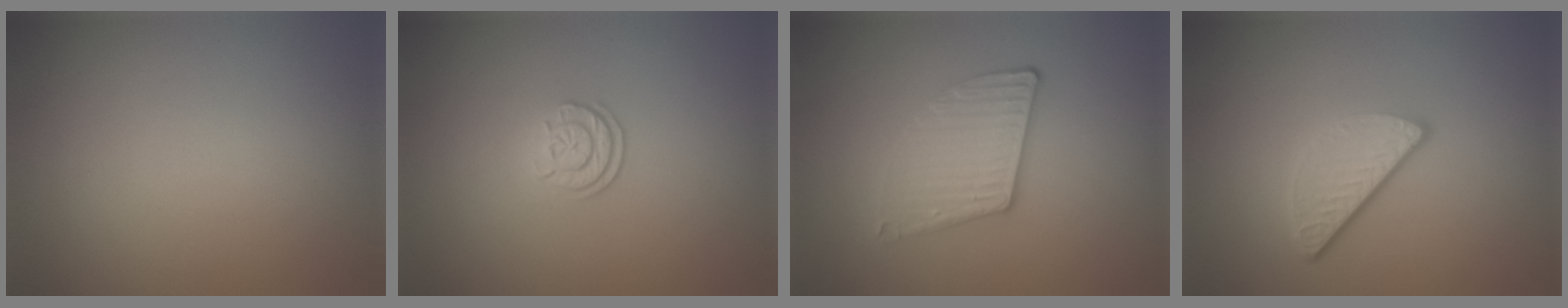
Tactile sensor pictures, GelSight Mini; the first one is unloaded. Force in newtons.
{"total": 2.3, "press": 1.7, "slide": 1.5}
{"total": 3.4, "press": 3.0, "slide": 1.5}
{"total": 3.4, "press": 2.6, "slide": 2.2}